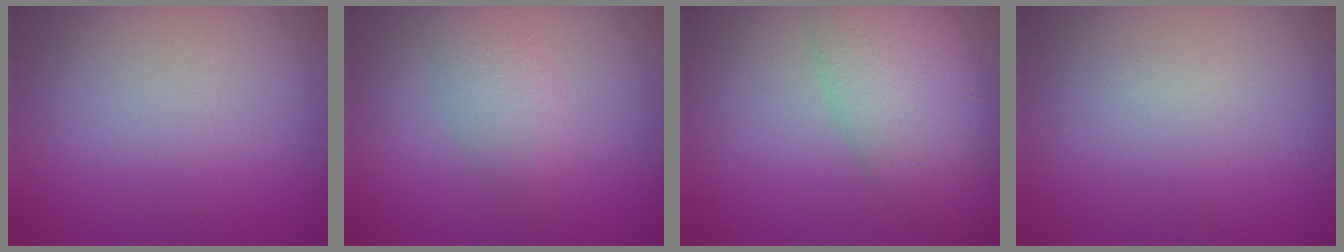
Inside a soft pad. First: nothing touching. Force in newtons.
{"total": 2.4, "press": 2.4, "slide": 0.0}
{"total": 7.2, "press": 7.2, "slide": 0.3}
{"total": 0.0}